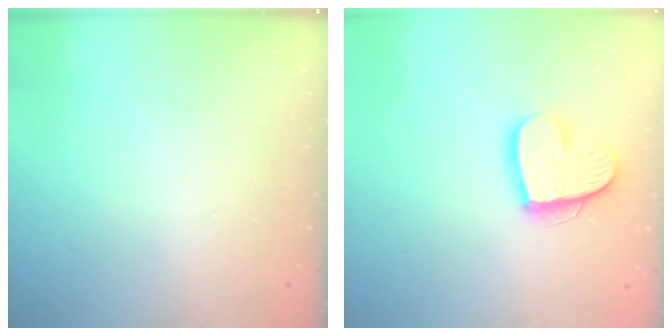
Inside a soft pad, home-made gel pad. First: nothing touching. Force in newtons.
{"total": 15.0, "press": 15.0, "slide": 1.1}